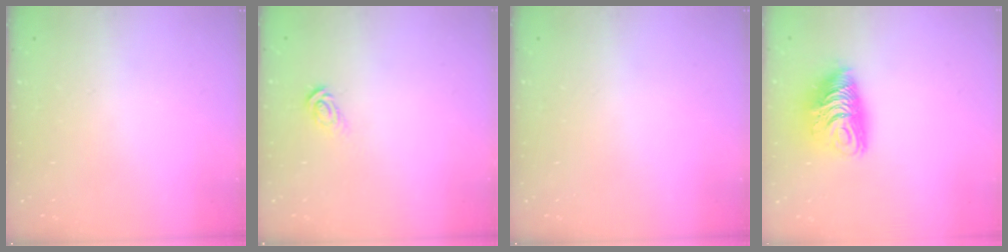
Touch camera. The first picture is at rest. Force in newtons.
{"total": 4.5, "press": 4.5, "slide": 0.2}
{"total": 0.0}
{"total": 10.4, "press": 10.4, "slide": 0.9}